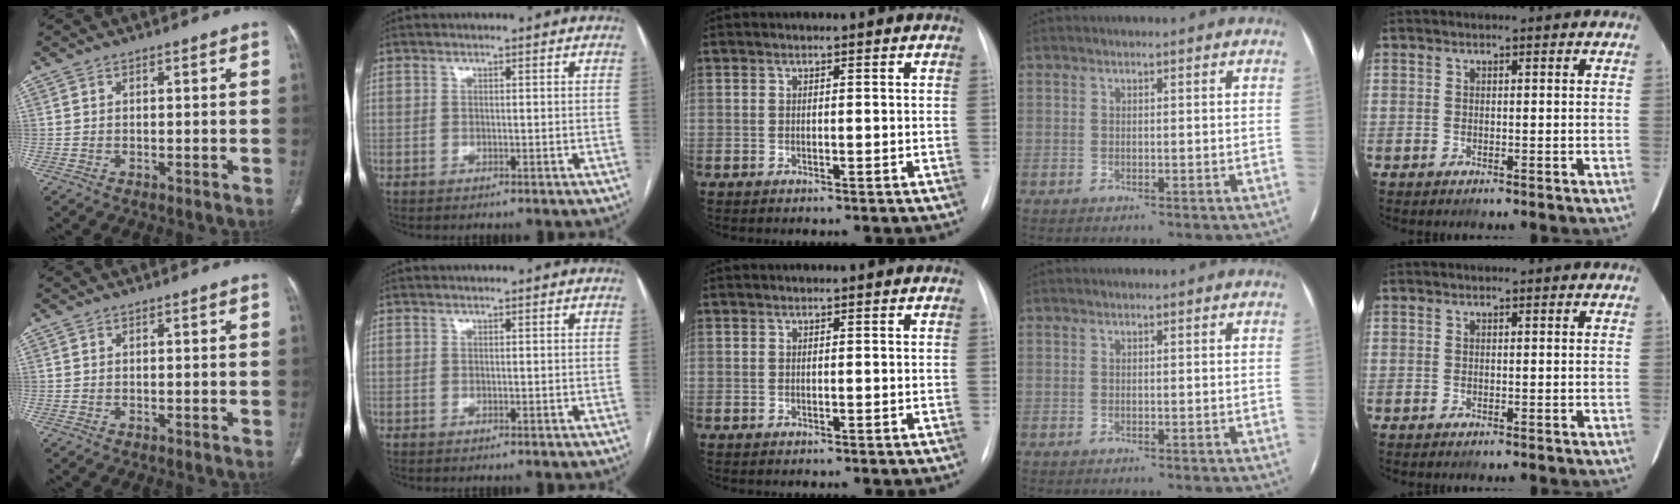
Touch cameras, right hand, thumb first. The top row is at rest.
{}